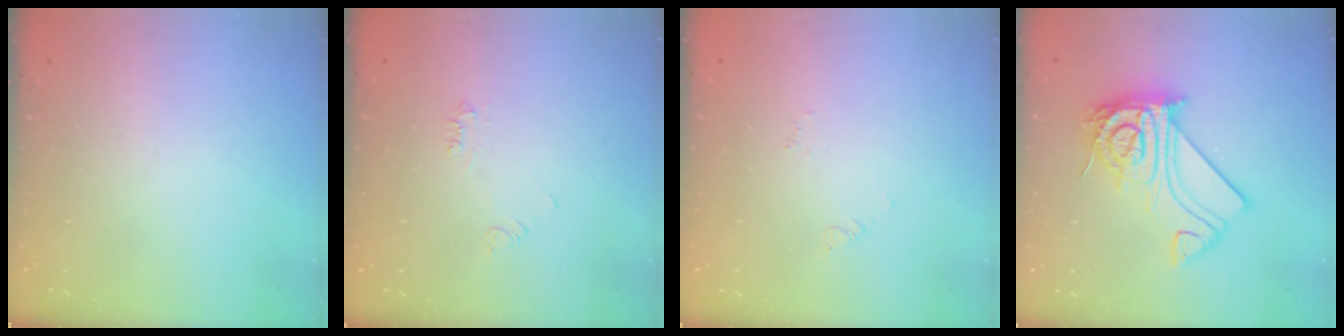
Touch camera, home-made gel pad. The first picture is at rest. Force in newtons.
{"total": 4.5, "press": 4.5, "slide": 0.7}
{"total": 2.7, "press": 2.7, "slide": 0.2}
{"total": 21.6, "press": 21.6, "slide": 2.0}